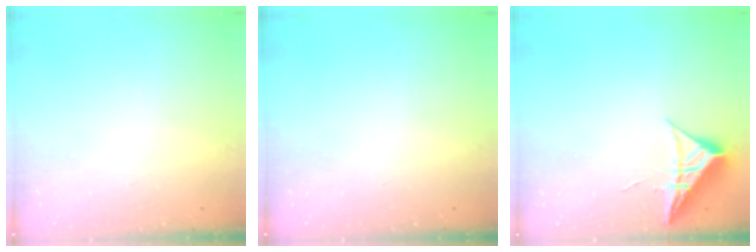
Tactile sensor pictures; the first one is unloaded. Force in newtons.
{"total": 0.0}
{"total": 6.6, "press": 6.6, "slide": 0.2}